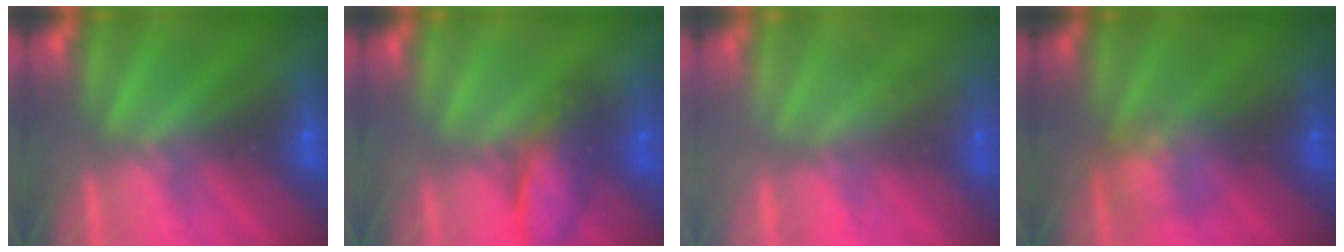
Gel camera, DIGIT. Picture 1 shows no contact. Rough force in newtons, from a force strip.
{"total": 3.7}
{"total": 2.3}
{"total": 2.3}